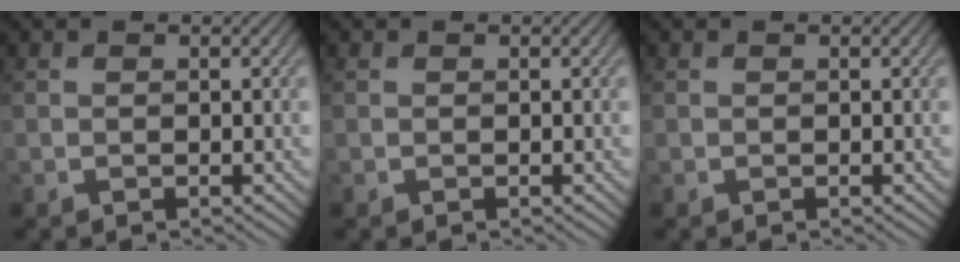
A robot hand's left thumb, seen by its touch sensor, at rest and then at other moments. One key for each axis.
{"total": 0.0}
{"total": 0.0}